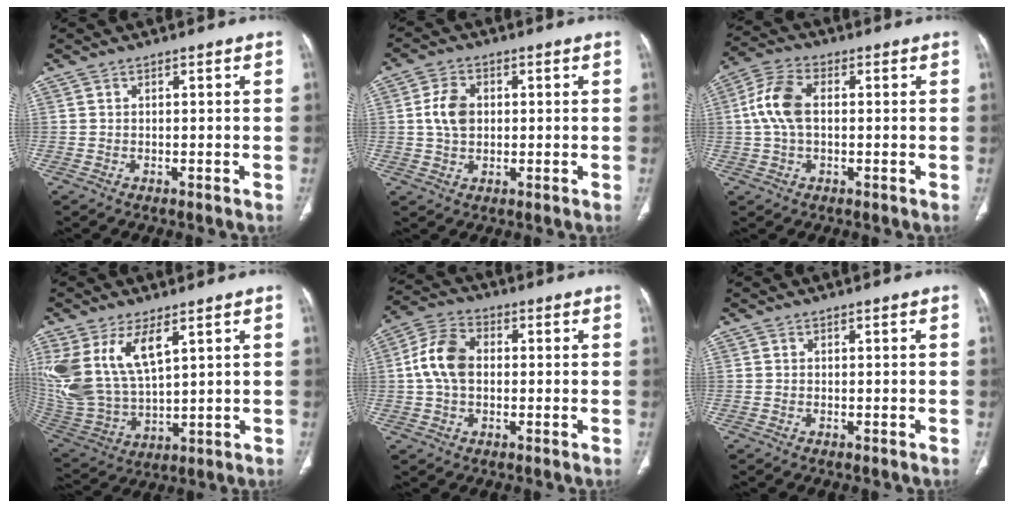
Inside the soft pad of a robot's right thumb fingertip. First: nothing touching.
{"total": 6.0, "force": [0.6, 4.4, 4.1], "torque": [-0.072, 0.003, 0.010]}
{"total": 8.5, "force": [0.6, 5.0, 6.9], "torque": [-0.152, 0.022, 0.007]}
{"total": 16.3, "force": [7.2, 7.9, 12.4], "torque": [-0.259, -0.028, 0.161]}
{"total": 9.2, "force": [0.4, 6.3, 6.7], "torque": [-0.130, 0.023, 0.000]}
{"total": 0.0}